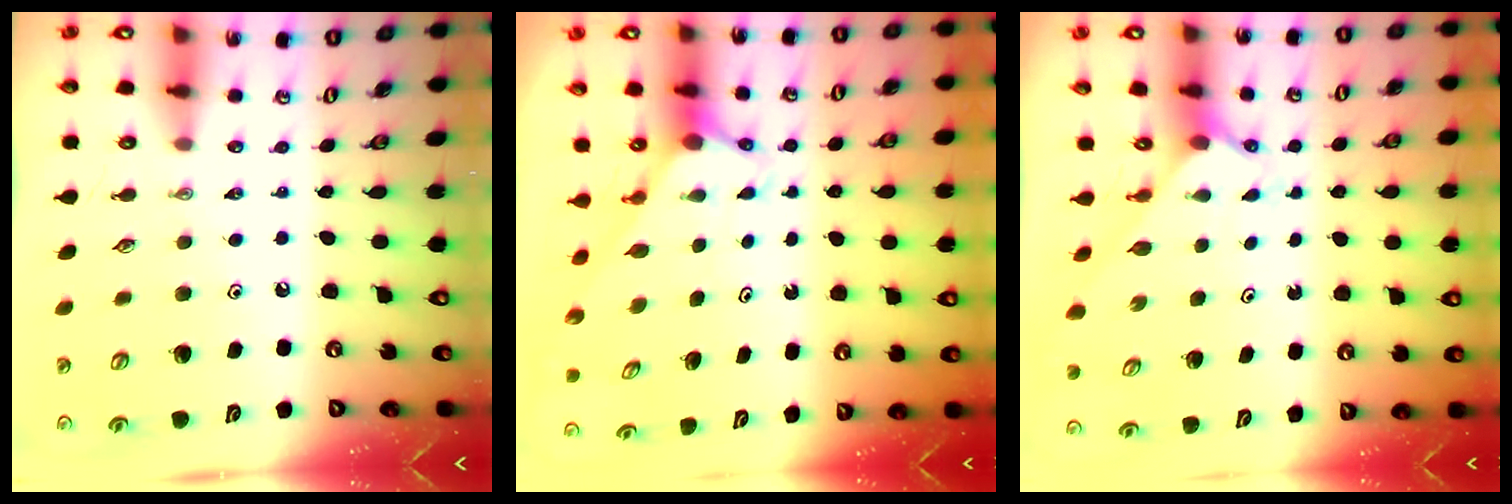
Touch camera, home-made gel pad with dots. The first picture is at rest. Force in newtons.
{"total": 2.7, "press": 2.7, "slide": 0.0}
{"total": 2.0, "press": 2.0, "slide": 0.2}